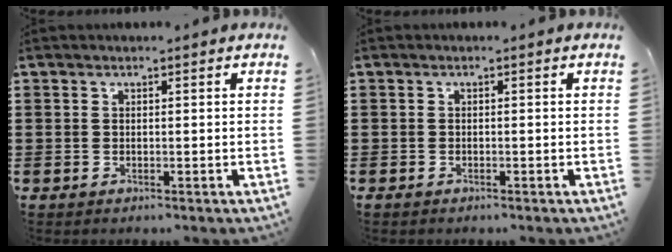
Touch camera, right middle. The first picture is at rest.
{"total": 0.5, "force": [-0.5, 0.2, 0.2], "torque": [-0.005, -0.001, -0.009]}